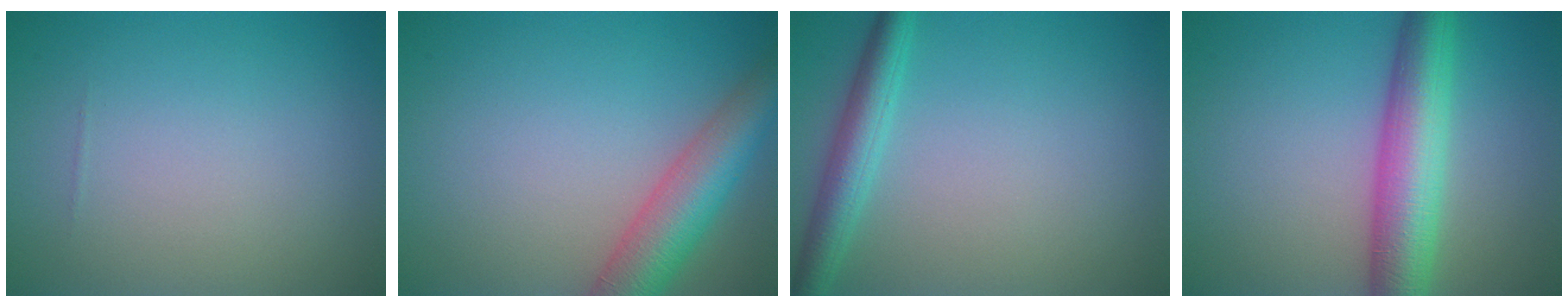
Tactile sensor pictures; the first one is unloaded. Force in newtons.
{"total": 6.4, "press": 6.4, "slide": 0.3}
{"total": 3.3, "press": 3.3, "slide": 0.1}
{"total": 7.2, "press": 7.2, "slide": 0.2}